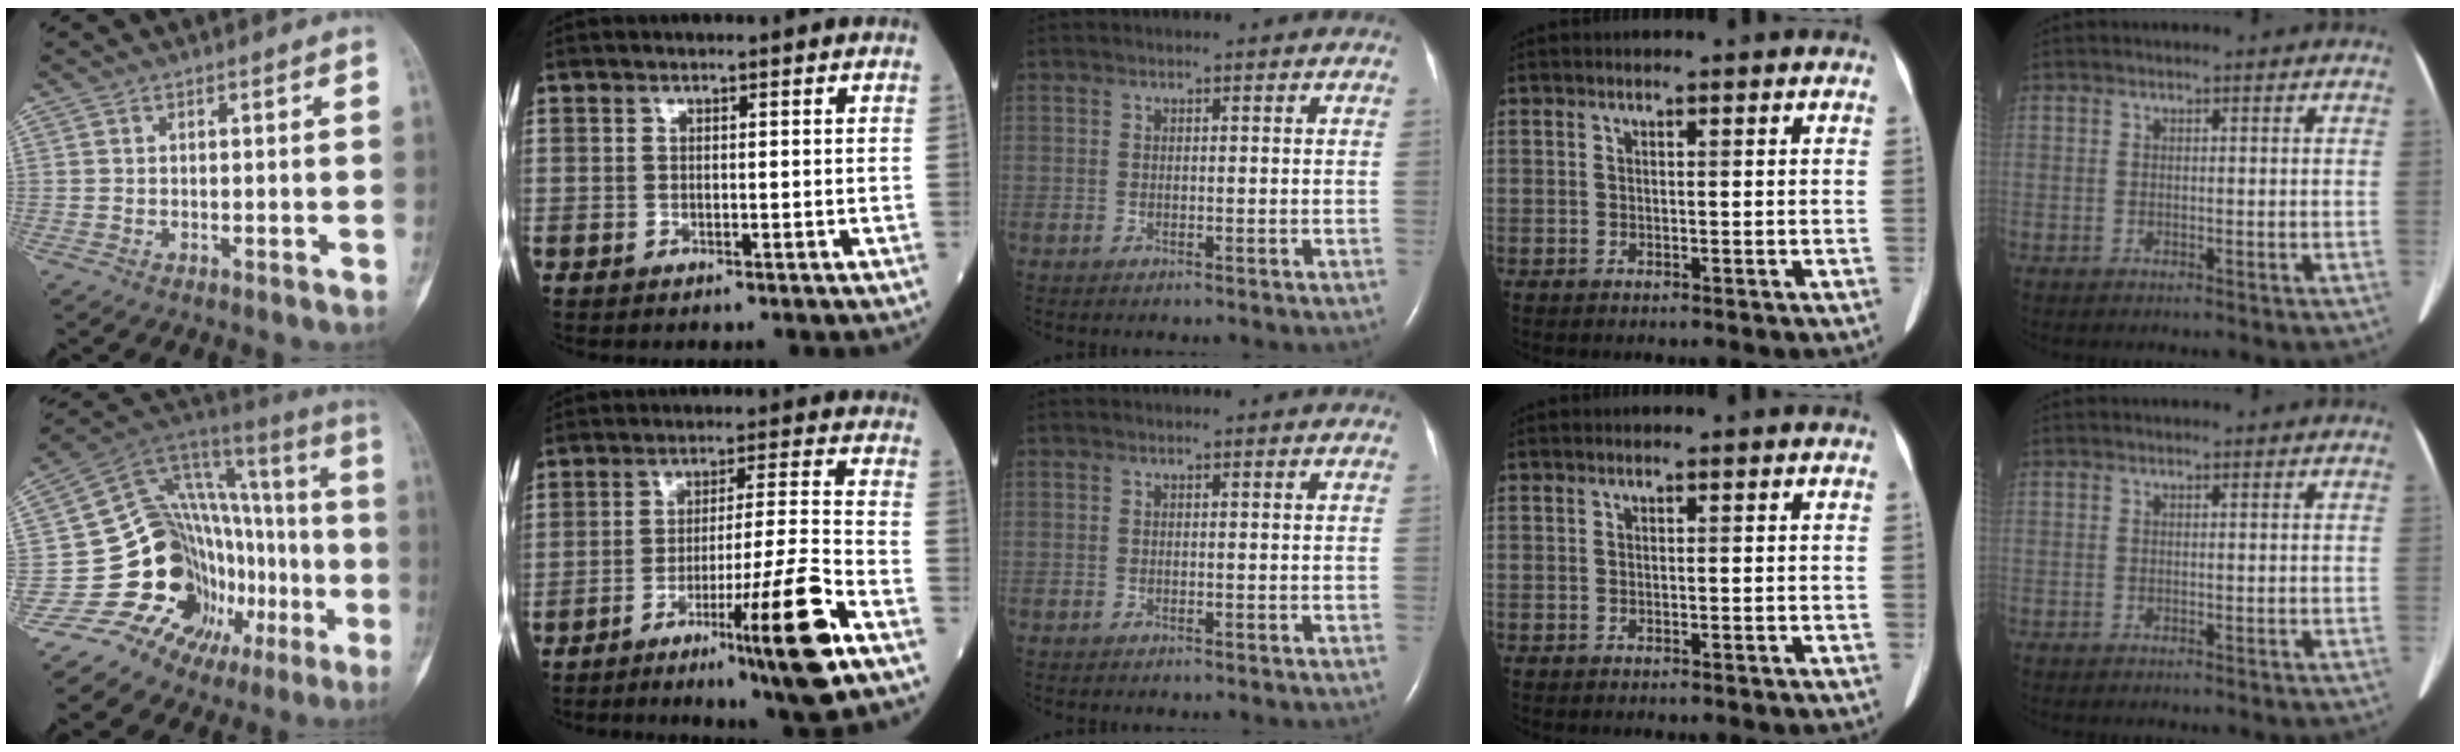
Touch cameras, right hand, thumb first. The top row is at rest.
{"thumb": {"total": 28.4, "force": [-9.6, 18.7, 19.1], "torque": [-0.231, 0.124, -0.138]}, "index": {"total": 13.6, "force": [-7.3, -1.4, 11.4], "torque": [-0.188, -0.021, -0.119]}}